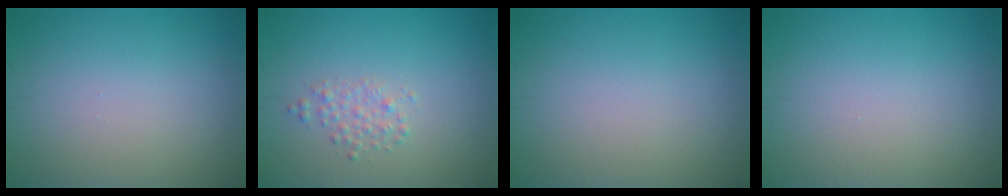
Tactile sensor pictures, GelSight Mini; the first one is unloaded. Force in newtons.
{"total": 1.4, "press": 1.4, "slide": 0.0}
{"total": 0.0}
{"total": 0.0}